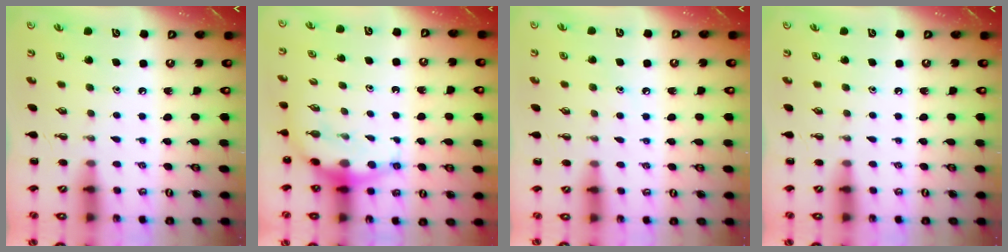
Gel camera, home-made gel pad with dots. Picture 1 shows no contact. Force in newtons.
{"total": 7.2, "press": 7.2, "slide": 1.1}
{"total": 5.6, "press": 5.4, "slide": 1.6}
{"total": 0.0}